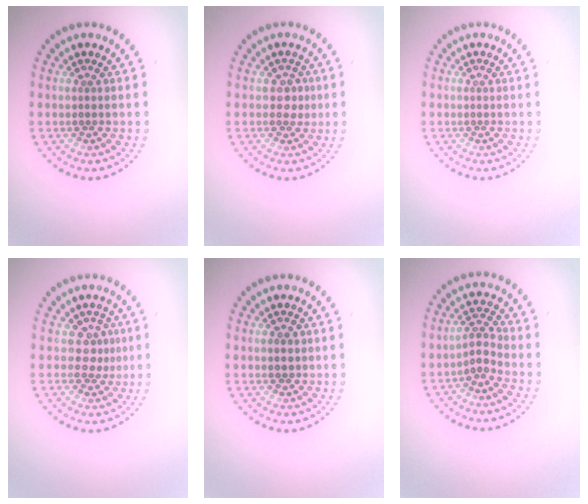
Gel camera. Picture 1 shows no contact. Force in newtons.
{"total": 1.4, "press": 1.2, "slide": 0.6}
{"total": 0.0}
{"total": 1.8, "press": 1.4, "slide": 1.2}
{"total": 1.2, "press": 1.2, "slide": 0.4}
{"total": 2.1, "press": 1.6, "slide": 1.3}